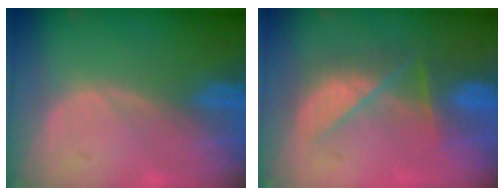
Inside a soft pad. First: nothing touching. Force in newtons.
{"total": 7.1, "press": 6.9, "slide": 1.3}